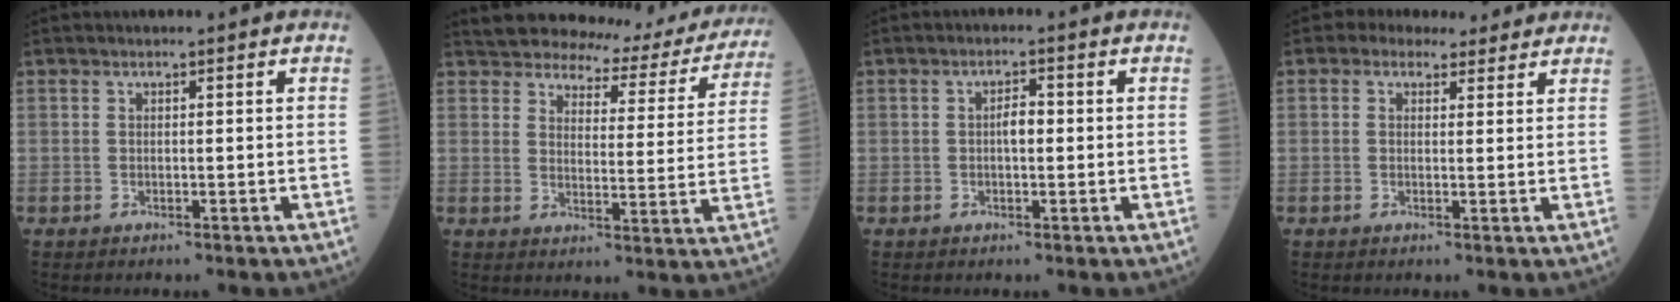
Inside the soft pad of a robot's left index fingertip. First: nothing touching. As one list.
[{"total": 18.2, "force": [17.1, 4.6, 4.1], "torque": [-0.036, -0.035, 0.191]}, {"total": 2.2, "force": [0.0, 0.8, 2.1], "torque": [-0.034, 0.005, -0.002]}, {"total": 5.3, "force": [4.5, 2.7, 1.0], "torque": [-0.009, 0.020, 0.055]}]